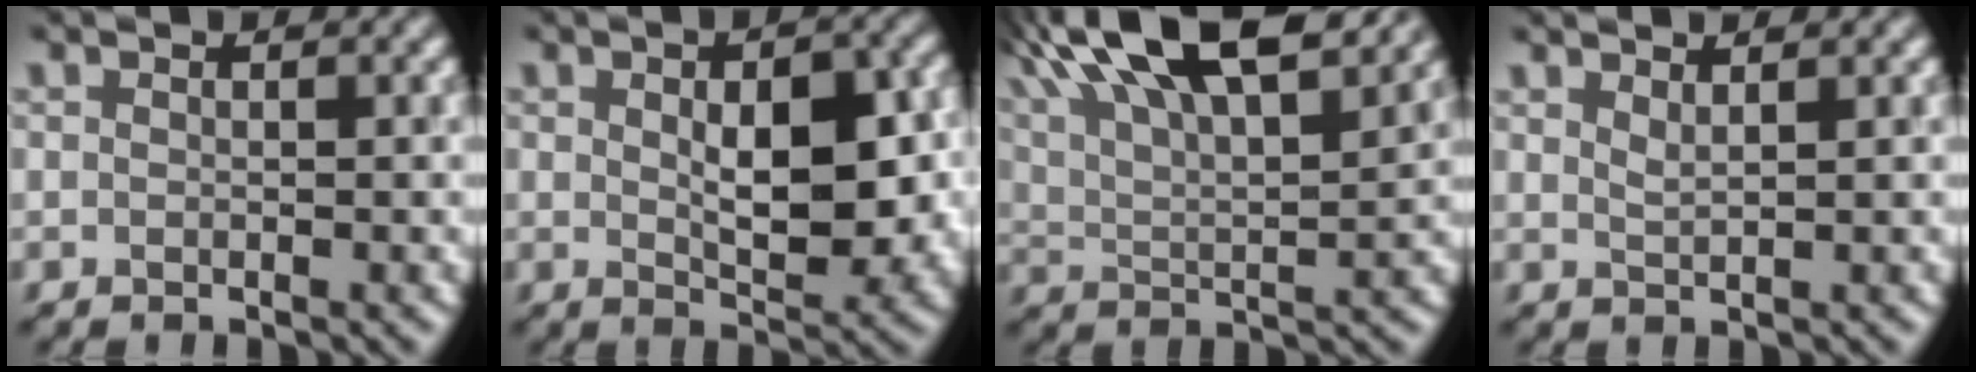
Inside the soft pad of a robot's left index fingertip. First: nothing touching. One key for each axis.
{"total": 6.9, "fx": 0.3, "fy": 3.4, "fz": 6.0, "tx": -0.085, "ty": 0.000, "tz": 0.014}
{"total": 15.6, "fx": 10.0, "fy": 5.0, "fz": 10.9, "tx": -0.179, "ty": 0.050, "tz": 0.130}
{"total": 1.0, "fx": 0.9, "fy": 0.1, "fz": 0.4, "tx": 0.001, "ty": 0.006, "tz": 0.019}